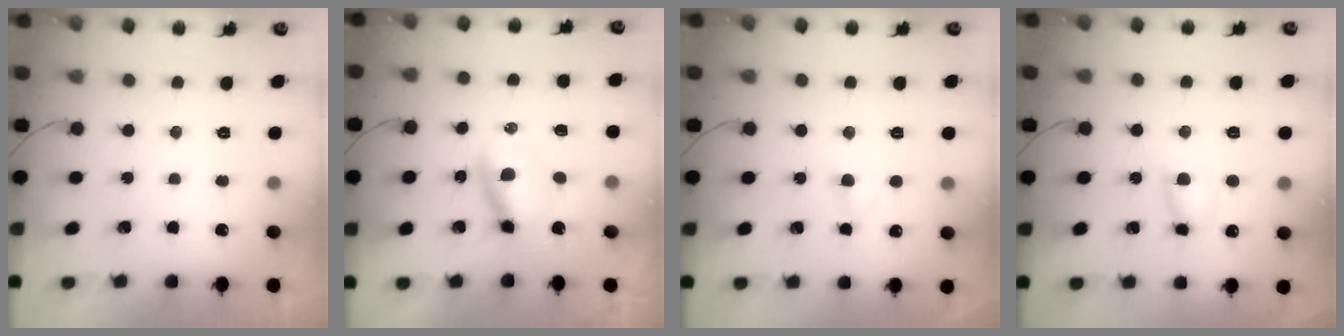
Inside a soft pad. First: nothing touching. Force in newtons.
{"total": 5.5, "press": 5.4, "slide": 0.6}
{"total": 2.2, "press": 2.0, "slide": 0.8}
{"total": 5.6, "press": 5.5, "slide": 1.0}